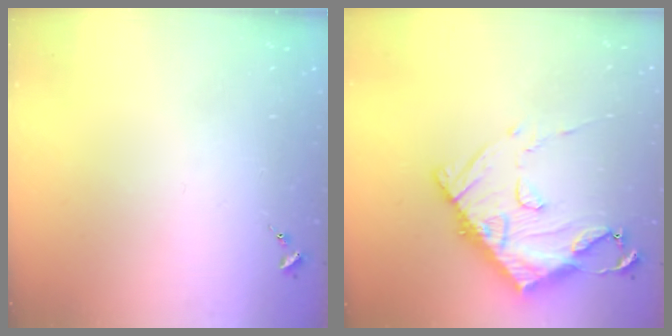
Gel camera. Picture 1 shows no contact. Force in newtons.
{"total": 16.0, "press": 16.0, "slide": 1.2}